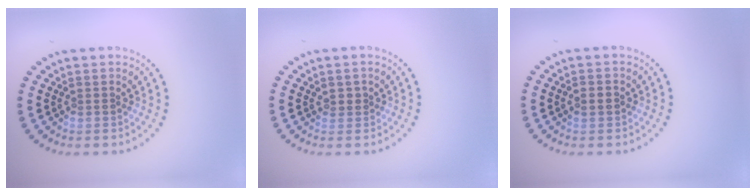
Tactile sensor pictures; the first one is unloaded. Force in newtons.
{"total": 0.6, "press": 0.5, "slide": 0.3}
{"total": 1.6, "press": 1.6, "slide": 0.3}